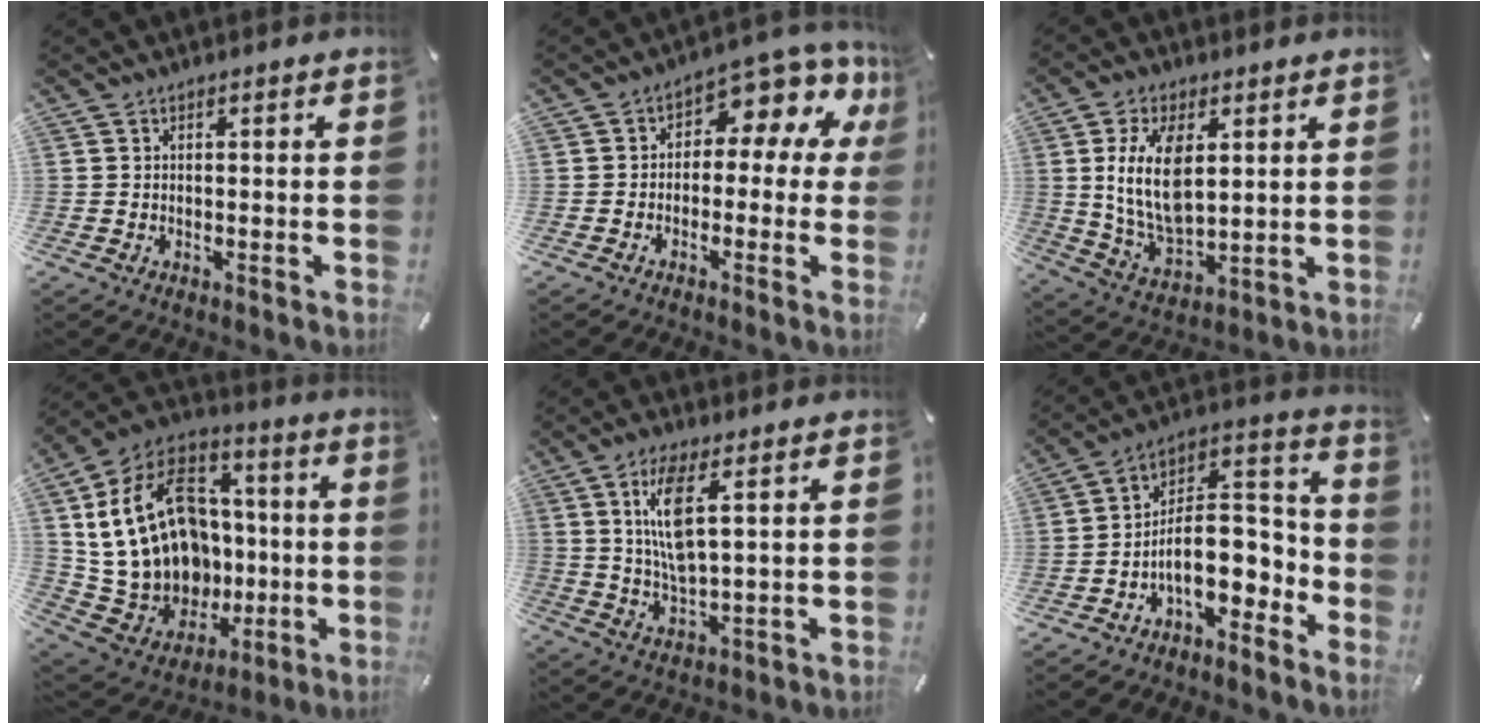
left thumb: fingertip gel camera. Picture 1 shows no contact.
{"total": 8.1, "force": [2.4, 4.7, 6.1], "torque": [-0.078, -0.020, 0.041]}
{"total": 13.7, "force": [3.2, 7.9, 10.8], "torque": [-0.242, -0.007, 0.057]}
{"total": 26.2, "force": [1.6, 20.6, 16.1], "torque": [-0.332, -0.012, 0.063]}
{"total": 10.4, "force": [3.6, 3.4, 9.2], "torque": [-0.188, -0.005, 0.060]}
{"total": 12.5, "force": [-3.9, 7.4, 9.3], "torque": [-0.151, -0.003, -0.065]}